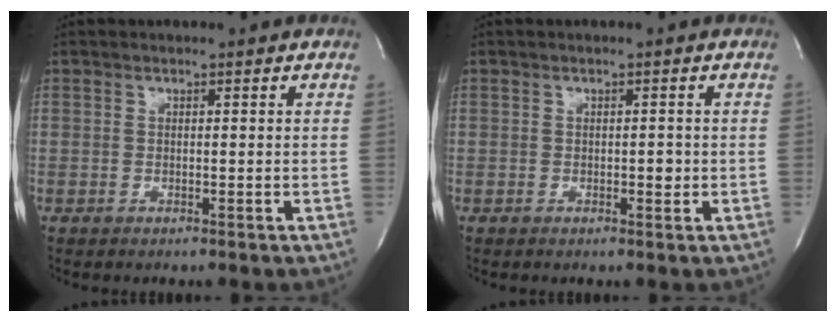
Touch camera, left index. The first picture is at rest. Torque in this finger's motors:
{"motor_torque": [0.03, 0.00, -0.01, 0.00]}